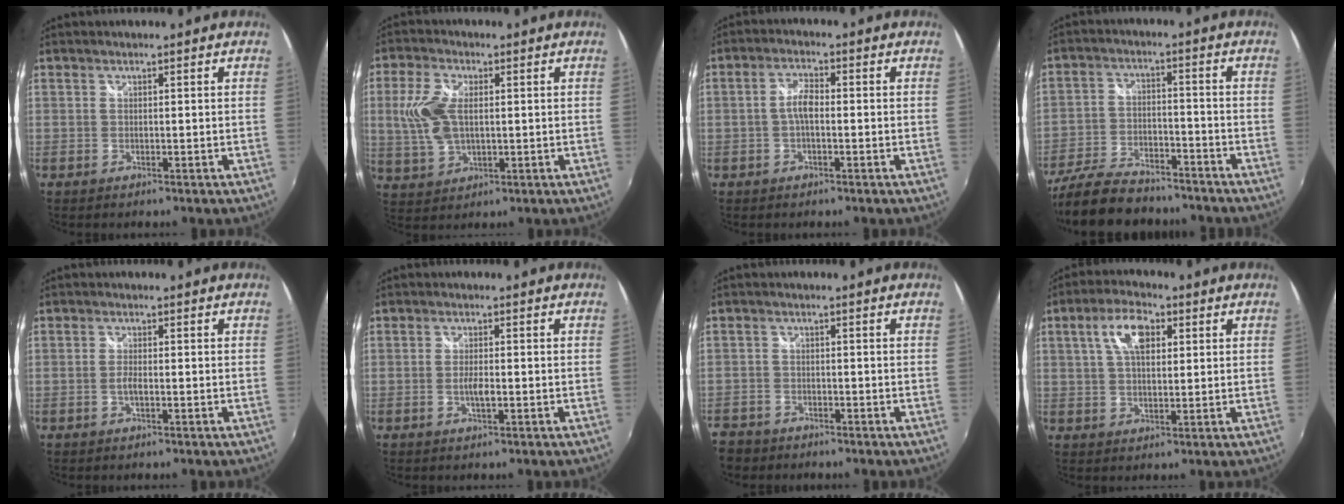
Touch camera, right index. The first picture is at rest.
{"total": 9.1, "force": [1.1, 5.1, 7.4], "torque": [-0.161, 0.004, 0.026]}
{"total": 3.3, "force": [-0.6, 1.3, 3.0], "torque": [-0.062, 0.010, -0.013]}
{"total": 16.7, "force": [-13.7, 6.2, 7.3], "torque": [-0.169, -0.017, -0.223]}
{"total": 1.7, "force": [-0.6, 0.3, 1.6], "torque": [-0.034, -0.001, -0.012]}
{"total": 2.5, "force": [-0.7, 0.6, 2.4], "torque": [-0.046, -0.003, -0.013]}
{"total": 6.5, "force": [-4.6, 4.3, 1.4], "torque": [-0.060, 0.000, -0.086]}
{"total": 7.9, "force": [2.6, 3.9, 6.3], "torque": [-0.117, 0.018, 0.045]}